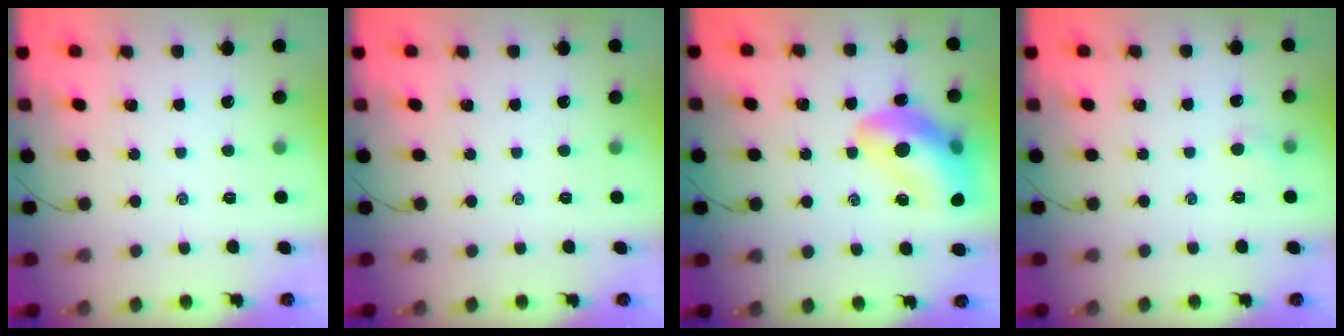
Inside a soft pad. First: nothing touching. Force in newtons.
{"total": 0.0}
{"total": 19.5, "press": 19.2, "slide": 3.5}
{"total": 3.3, "press": 3.2, "slide": 0.8}